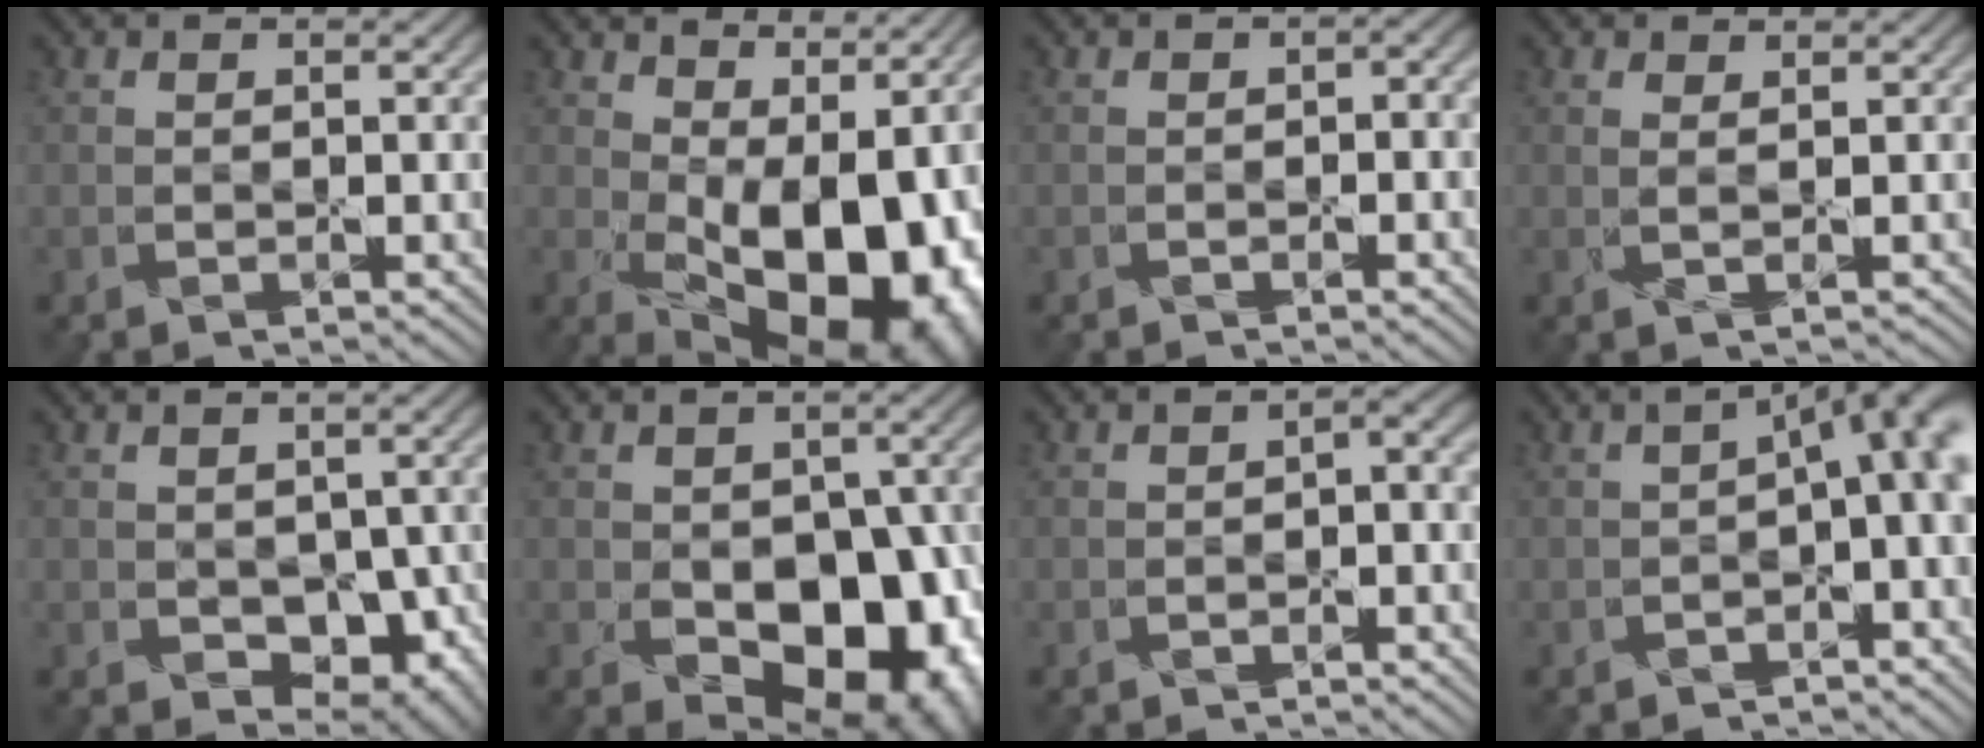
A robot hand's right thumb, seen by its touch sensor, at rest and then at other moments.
{"total": 16.6, "force": [0.7, 9.1, 13.9], "torque": [-0.186, -0.024, 0.047]}
{"total": 1.6, "force": [-0.6, 0.8, 1.2], "torque": [-0.020, -0.005, -0.009]}
{"total": 1.1, "force": [0.6, 0.2, 0.9], "torque": [-0.019, -0.002, 0.005]}
{"total": 7.7, "force": [-1.9, 5.3, 5.3], "torque": [-0.086, -0.036, -0.011]}
{"total": 12.7, "force": [-3.7, 8.2, 9.1], "torque": [-0.122, -0.046, -0.032]}
{"total": 2.1, "force": [-0.8, 0.7, 1.8], "torque": [-0.032, -0.002, -0.014]}
{"total": 7.7, "force": [-0.6, 2.7, 7.2], "torque": [-0.095, -0.004, -0.008]}